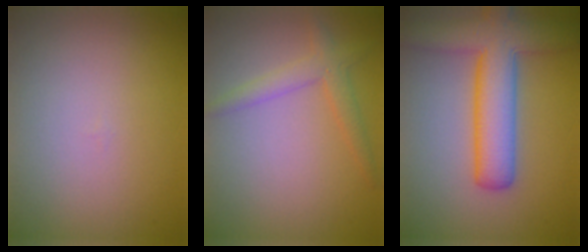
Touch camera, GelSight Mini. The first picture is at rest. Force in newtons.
{"total": 2.5, "press": 2.5, "slide": 0.1}
{"total": 7.6, "press": 7.6, "slide": 0.3}